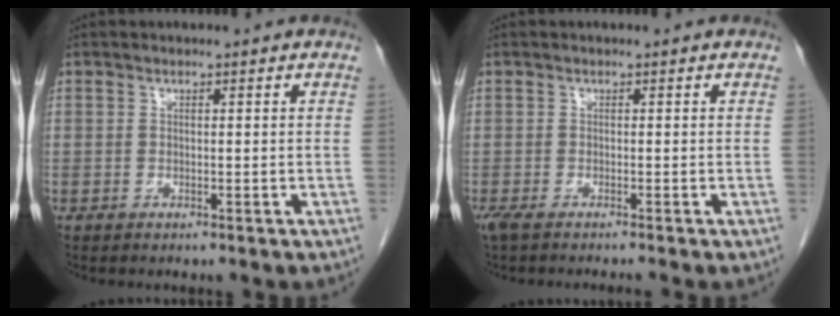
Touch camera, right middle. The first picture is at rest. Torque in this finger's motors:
{"motor_torque": [0.02, 0.03, 0.02, 0.01]}